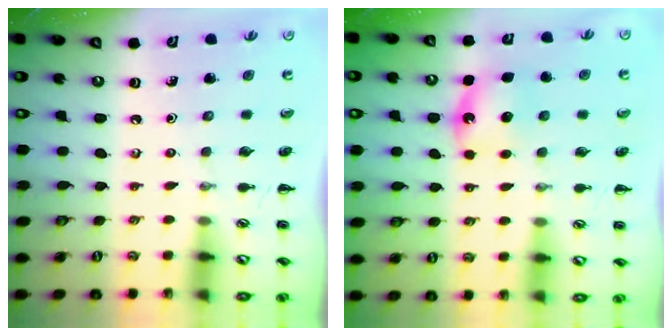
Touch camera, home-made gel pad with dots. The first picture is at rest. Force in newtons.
{"total": 5.4, "press": 5.3, "slide": 0.9}